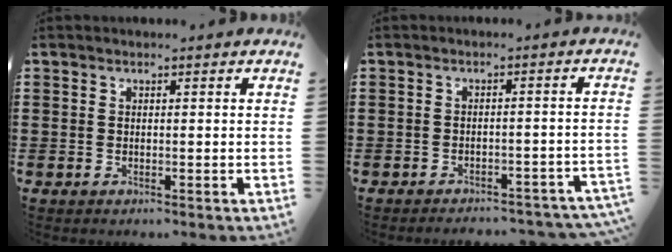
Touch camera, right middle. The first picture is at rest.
{"total": 2.1, "force": [-2.1, -0.4, 0.2], "torque": [-0.001, 0.002, -0.044]}